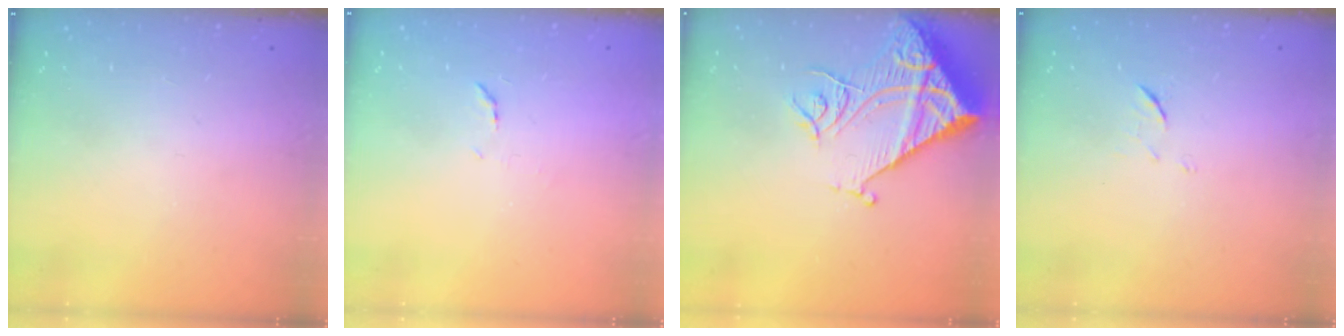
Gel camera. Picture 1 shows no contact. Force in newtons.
{"total": 6.3, "press": 6.2, "slide": 0.6}
{"total": 15.5, "press": 15.3, "slide": 1.9}
{"total": 5.4, "press": 5.2, "slide": 1.2}